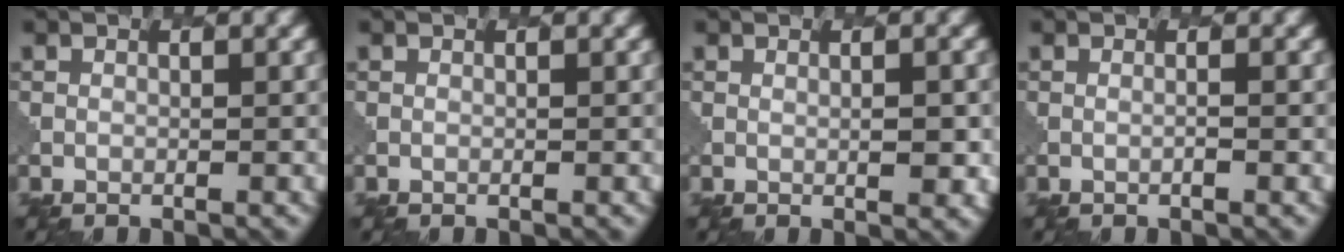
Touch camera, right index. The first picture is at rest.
{"total": 0.0}
{"total": 1.8, "force": [0.5, 0.4, 1.7], "torque": [-0.024, -0.003, 0.011]}
{"total": 0.8, "force": [0.3, 0.2, 0.7], "torque": [-0.009, -0.004, -0.006]}